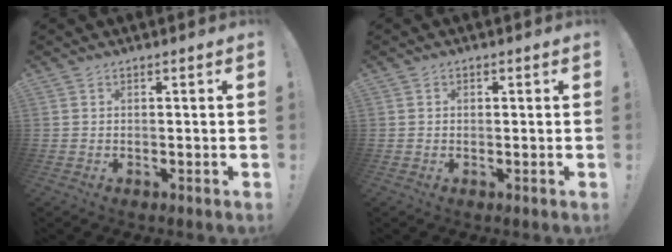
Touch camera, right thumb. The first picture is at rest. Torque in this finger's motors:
{"motor_torque": [-0.08, -0.17, -0.02, -0.08, 0.02]}